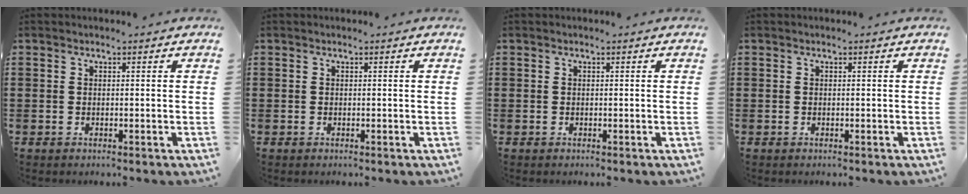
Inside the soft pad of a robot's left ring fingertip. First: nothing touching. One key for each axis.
{"total": 0.0}
{"total": 0.0}
{"total": 0.0}